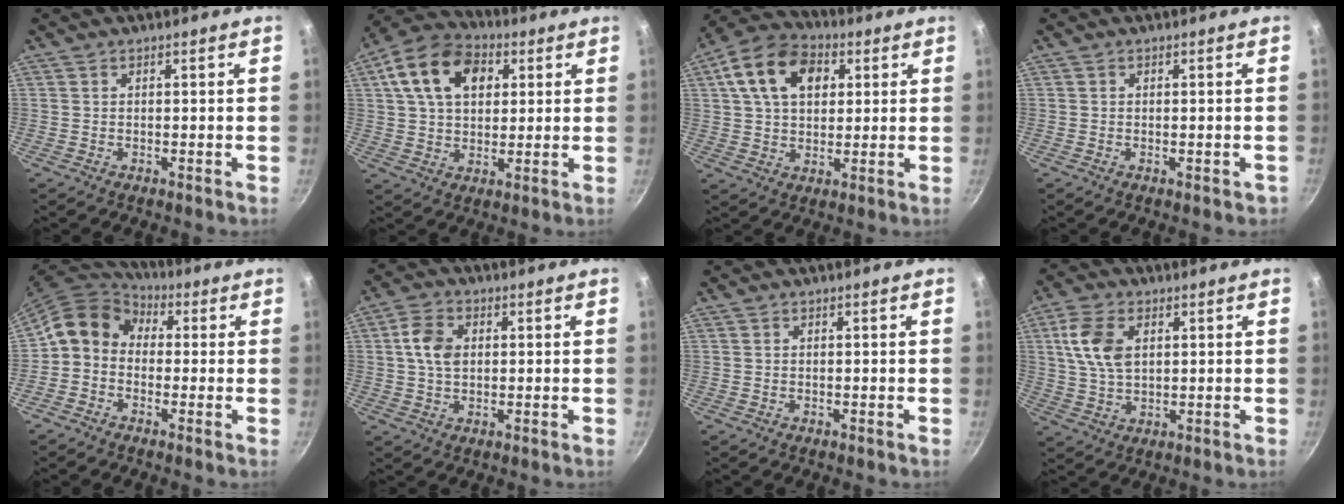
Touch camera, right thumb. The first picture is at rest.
{"total": 14.9, "force": [4.8, 10.3, 9.7], "torque": [-0.152, 0.011, 0.068]}
{"total": 14.3, "force": [4.6, 9.9, 9.3], "torque": [-0.145, 0.011, 0.063]}
{"total": 1.4, "force": [-0.5, 0.6, 1.1], "torque": [-0.010, 0.001, -0.008]}
{"total": 10.4, "force": [-0.2, 8.5, 5.9], "torque": [-0.092, 0.041, -0.030]}
{"total": 6.3, "force": [1.0, 4.3, 4.5], "torque": [-0.077, 0.008, 0.013]}
{"total": 0.0}
{"total": 8.8, "force": [2.4, 5.3, 6.6], "torque": [-0.126, -0.002, 0.046]}